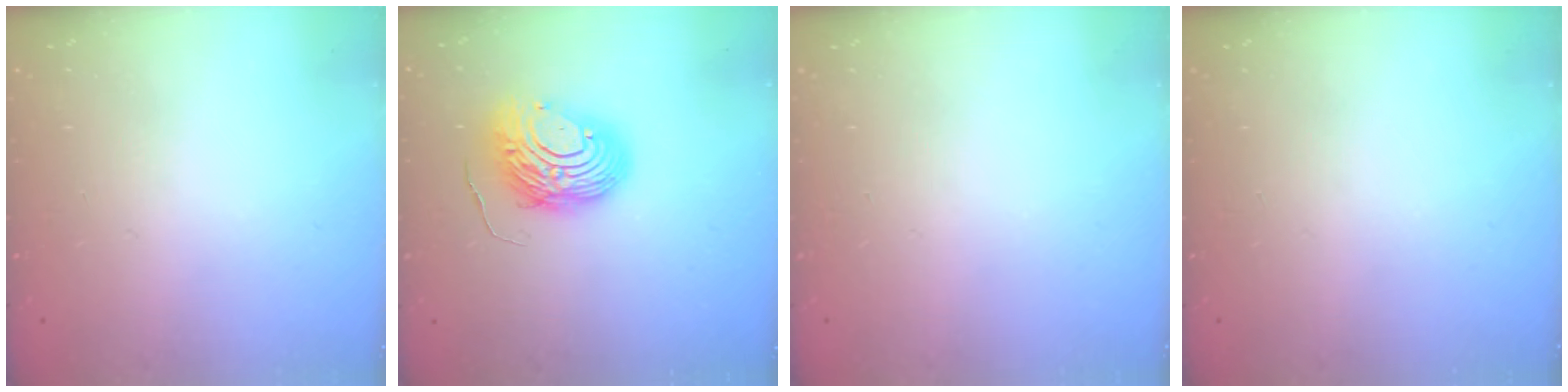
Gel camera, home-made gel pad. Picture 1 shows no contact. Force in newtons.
{"total": 10.4, "press": 10.3, "slide": 1.1}
{"total": 0.0}
{"total": 0.0}